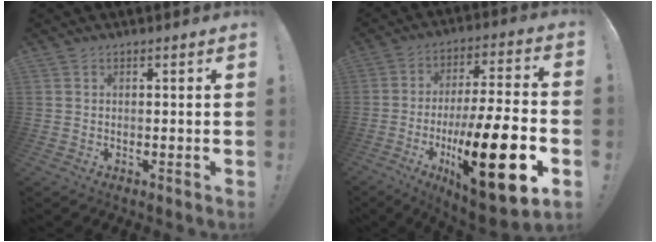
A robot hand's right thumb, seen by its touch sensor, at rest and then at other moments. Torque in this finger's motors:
{"motor_torque": [2.17, 2.84, 1.50, -1.27, 0.67]}